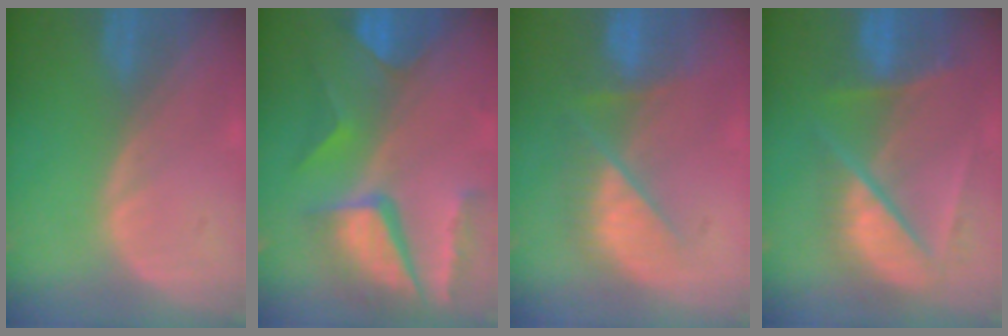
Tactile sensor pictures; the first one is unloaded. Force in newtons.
{"total": 11.1, "press": 9.1, "slide": 6.3}
{"total": 8.7, "press": 7.6, "slide": 4.3}
{"total": 9.5, "press": 8.2, "slide": 4.7}